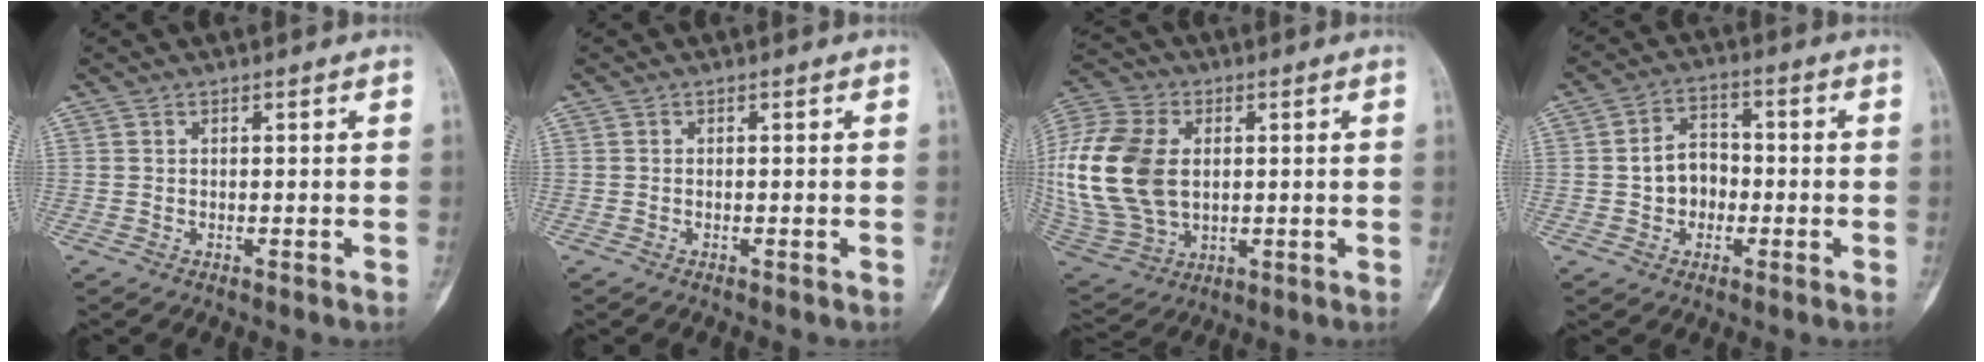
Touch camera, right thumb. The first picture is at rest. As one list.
[{"total": 0.0}, {"total": 23.2, "force": [1.7, 15.8, 16.9], "torque": [-0.378, -0.007, 0.046]}, {"total": 6.9, "force": [-1.0, 5.5, 4.0], "torque": [-0.037, 0.022, -0.026]}]